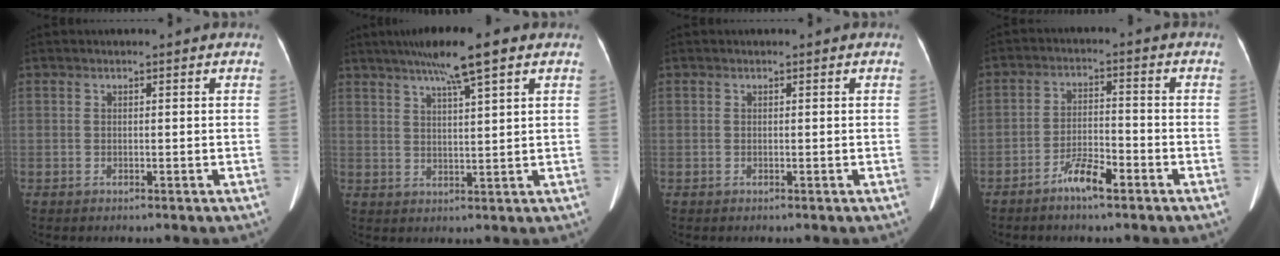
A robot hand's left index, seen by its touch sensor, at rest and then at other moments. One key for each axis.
{"total": 8.6, "fx": 5.6, "fy": 0.1, "fz": 6.5, "tx": -0.106, "ty": 0.020, "tz": 0.089}
{"total": 0.0}
{"total": 5.1, "fx": -3.6, "fy": 1.0, "fz": 3.4, "tx": -0.068, "ty": 0.003, "tz": -0.067}